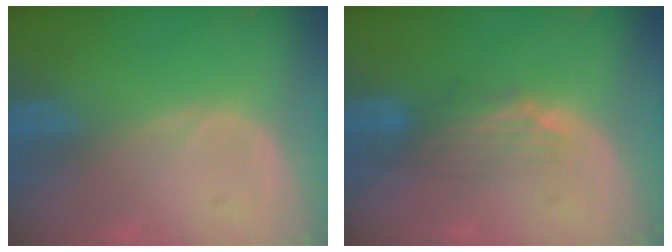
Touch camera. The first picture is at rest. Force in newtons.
{"total": 3.4, "press": 3.3, "slide": 0.9}